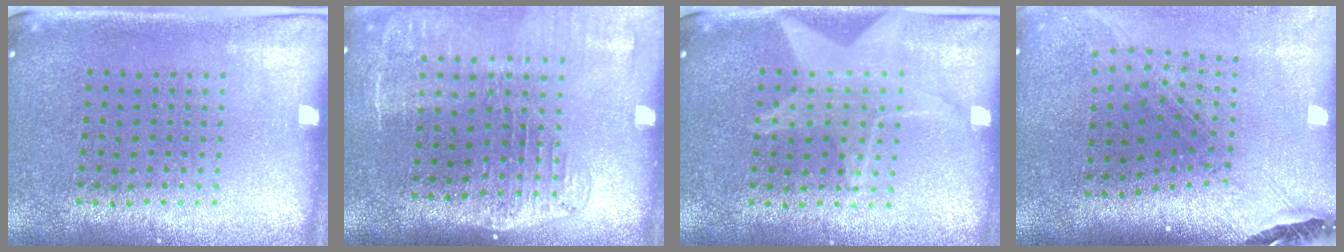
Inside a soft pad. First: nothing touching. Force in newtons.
{"total": 2.1, "press": 1.7, "slide": 1.2}
{"total": 2.5, "press": 2.5, "slide": 0.3}
{"total": 2.2, "press": 1.8, "slide": 1.4}